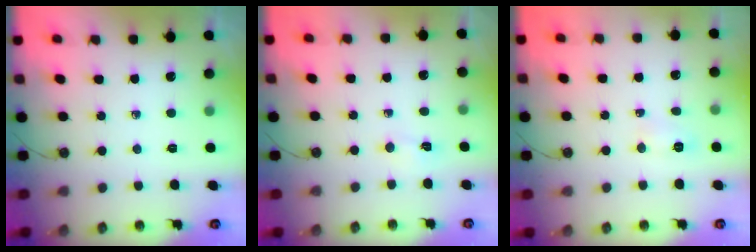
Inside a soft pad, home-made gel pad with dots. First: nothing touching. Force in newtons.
{"total": 2.5, "press": 2.5, "slide": 0.5}
{"total": 5.0, "press": 4.9, "slide": 0.7}